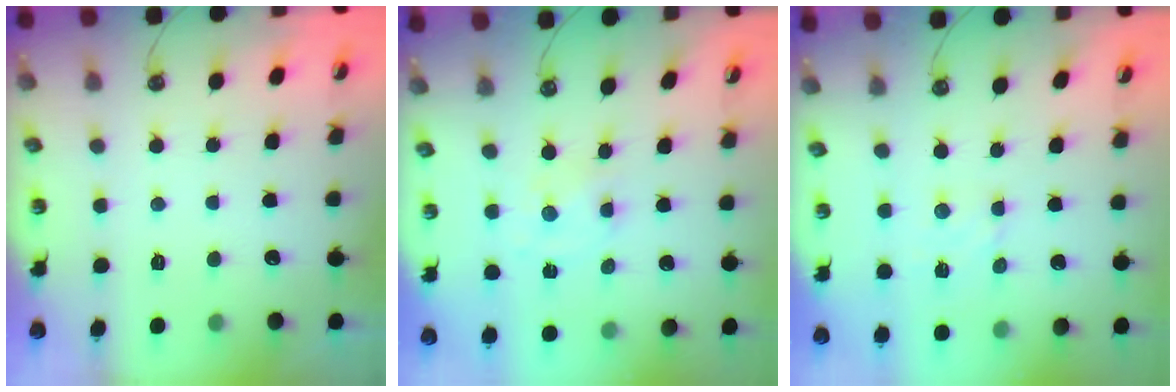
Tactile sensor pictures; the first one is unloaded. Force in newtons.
{"total": 1.0, "press": 1.0, "slide": 0.2}
{"total": 3.2, "press": 3.1, "slide": 0.5}